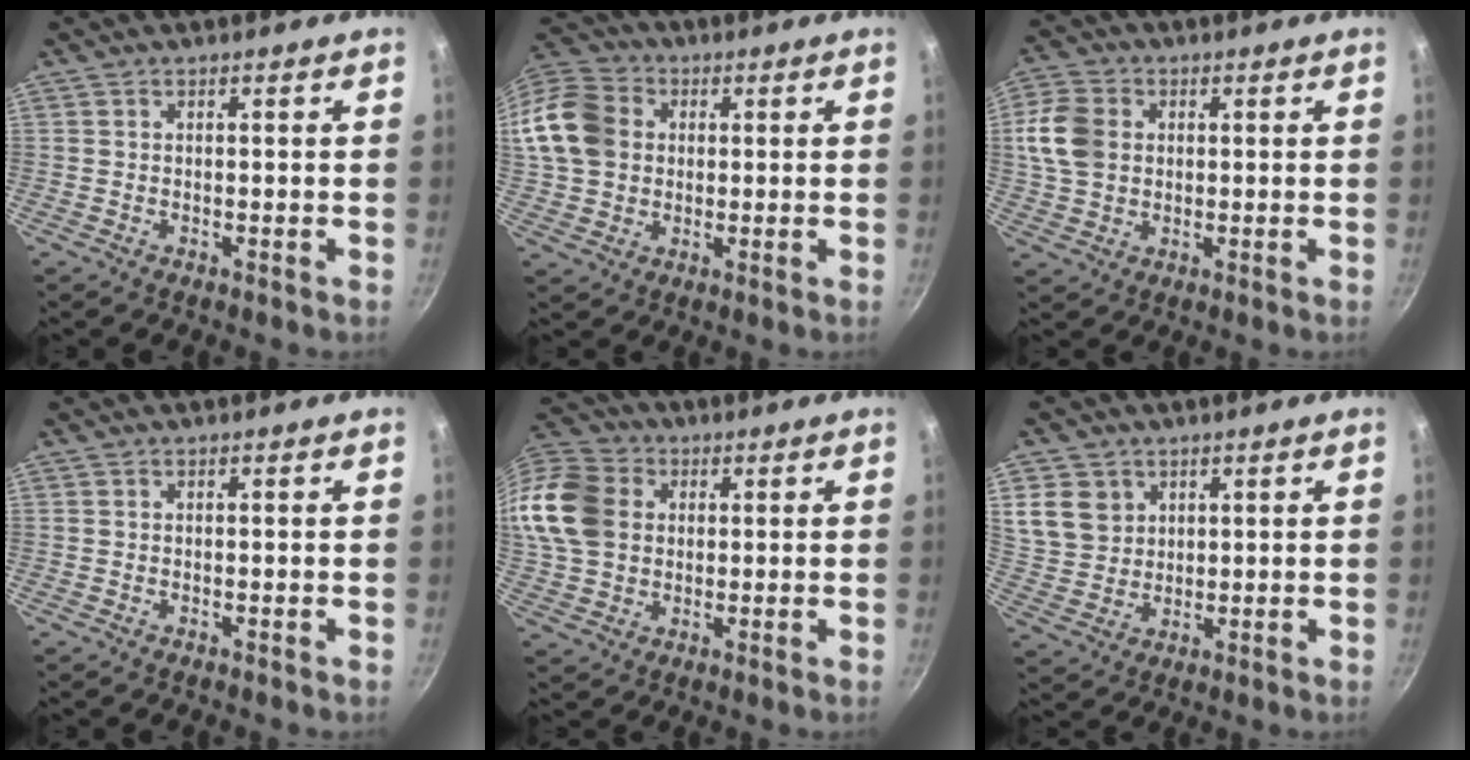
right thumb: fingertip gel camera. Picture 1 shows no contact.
{"total": 16.4, "force": [1.9, 13.5, 9.0], "torque": [-0.176, 0.027, 0.025]}
{"total": 9.9, "force": [1.3, 7.7, 6.0], "torque": [-0.109, 0.003, 0.015]}
{"total": 0.0}
{"total": 21.3, "force": [3.6, 17.4, 11.8], "torque": [-0.274, 0.034, 0.060]}
{"total": 7.8, "force": [2.9, 6.6, 3.0], "torque": [-0.032, -0.010, 0.064]}